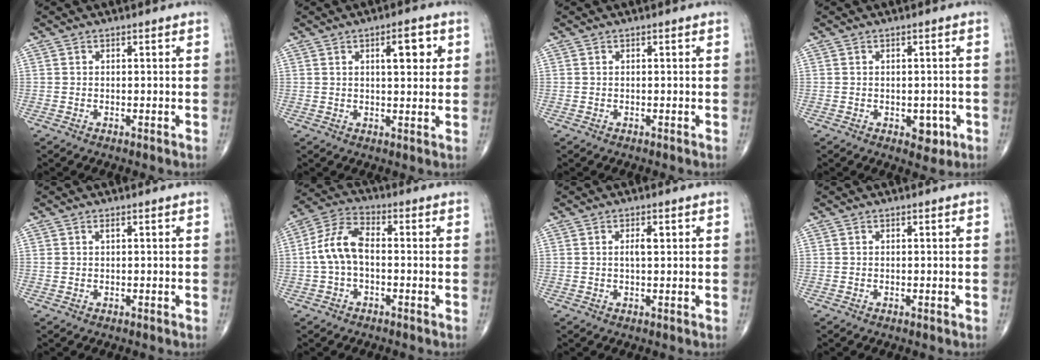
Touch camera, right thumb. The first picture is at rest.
{"total": 5.9, "force": [2.1, 2.1, 5.1], "torque": [-0.061, -0.008, 0.030]}
{"total": 0.0}
{"total": 3.5, "force": [-1.2, 2.3, 2.3], "torque": [-0.003, 0.004, -0.010]}
{"total": 0.7, "force": [0.4, 0.2, 0.5], "torque": [-0.010, 0.005, 0.009]}
{"total": 8.7, "force": [-0.6, 4.9, 7.1], "torque": [-0.145, 0.029, -0.021]}
{"total": 2.3, "force": [0.7, 0.8, 2.1], "torque": [-0.035, -0.001, 0.011]}
{"total": 0.0}